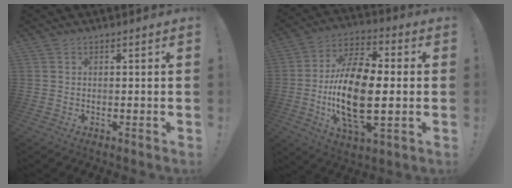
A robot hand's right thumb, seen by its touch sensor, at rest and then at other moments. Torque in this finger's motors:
{"motor_torque": [2.54, 2.46, 1.96, -0.53, 0.57]}